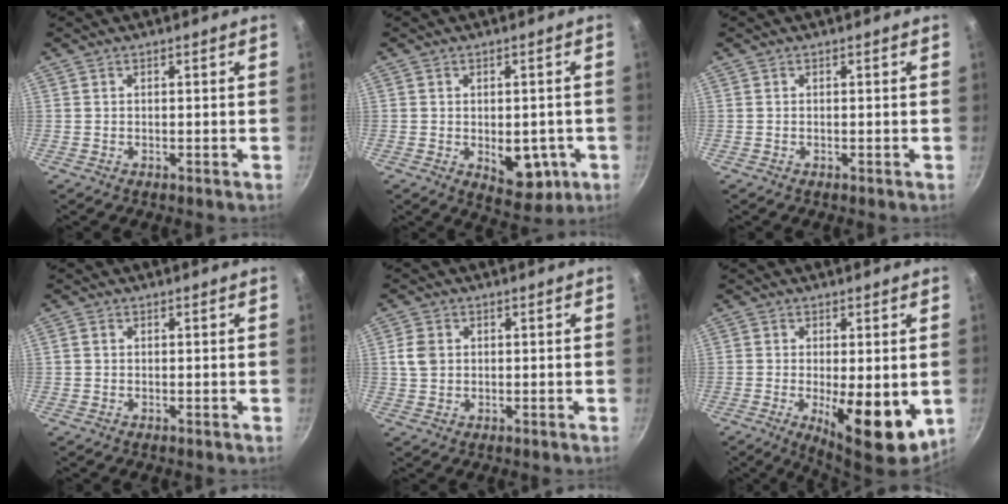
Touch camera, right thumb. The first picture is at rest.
{"total": 8.5, "force": [-2.0, 5.3, 6.3], "torque": [-0.048, -0.006, -0.015]}
{"total": 0.0}
{"total": 0.8, "force": [0.1, 0.7, 0.3], "torque": [-0.006, 0.003, -0.001]}
{"total": 4.0, "force": [0.7, 3.3, 2.3], "torque": [-0.035, 0.003, 0.010]}
{"total": 11.8, "force": [-2.2, 4.2, 10.8], "torque": [-0.141, -0.009, -0.019]}